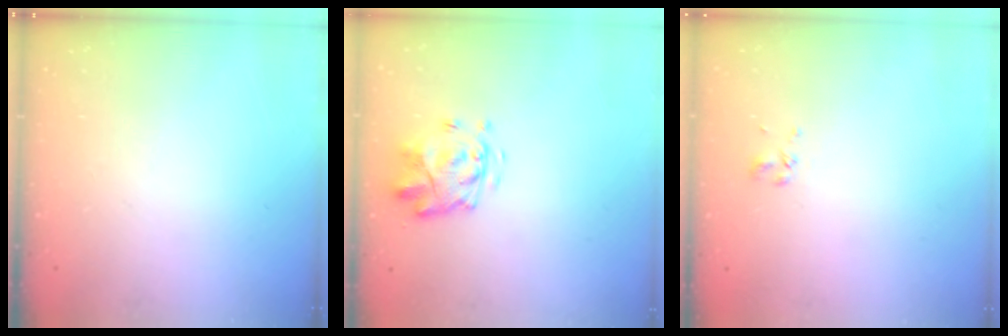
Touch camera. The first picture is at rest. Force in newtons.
{"total": 3.8, "press": 3.5, "slide": 1.6}
{"total": 2.5, "press": 2.3, "slide": 0.9}